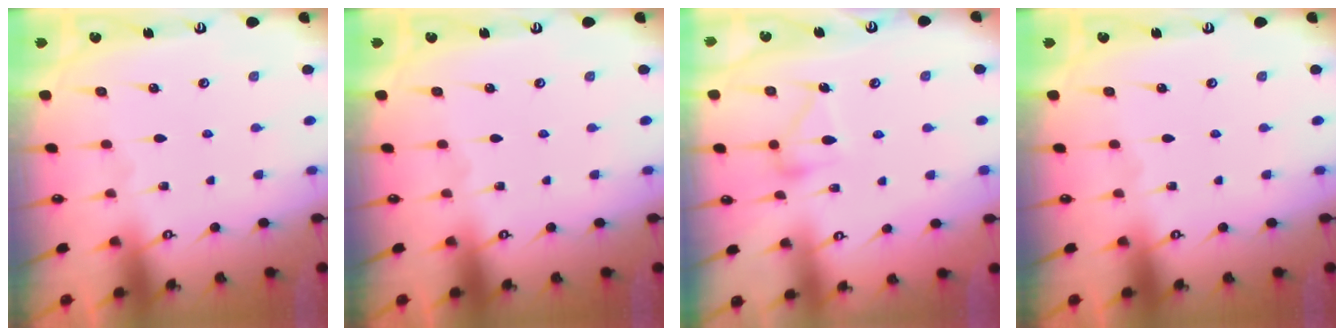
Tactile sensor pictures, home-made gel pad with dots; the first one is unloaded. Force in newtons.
{"total": 0.0}
{"total": 13.3, "press": 13.3, "slide": 0.6}
{"total": 0.0}